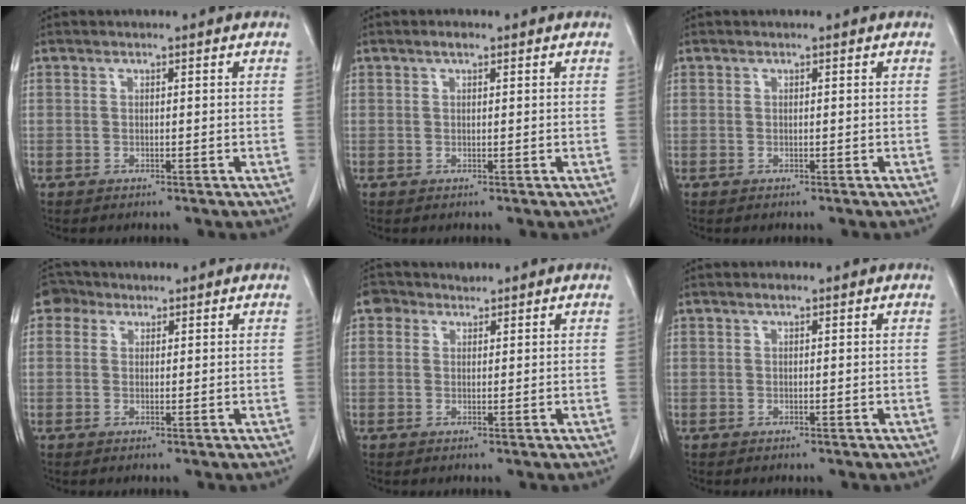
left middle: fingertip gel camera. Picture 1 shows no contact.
{"total": 1.0, "force": [0.6, 0.3, 0.7], "torque": [-0.014, 0.003, 0.010]}
{"total": 0.0}
{"total": 2.7, "force": [1.6, 2.1, 0.4], "torque": [-0.005, 0.009, 0.024]}
{"total": 2.2, "force": [1.5, 1.6, 0.3], "torque": [-0.009, 0.016, 0.024]}
{"total": 0.6, "force": [0.4, 0.2, 0.4], "torque": [-0.012, 0.000, 0.007]}